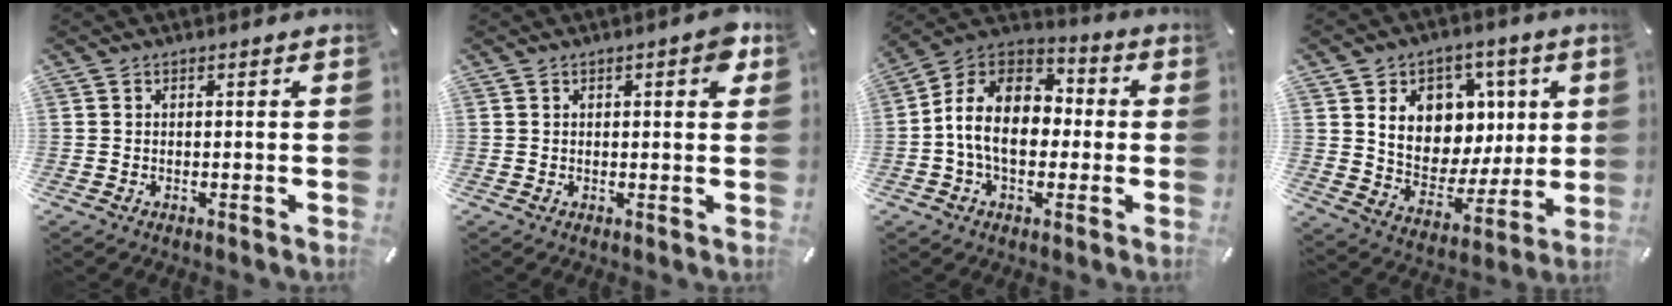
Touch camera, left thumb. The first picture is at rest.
{"total": 3.6, "force": [1.3, 1.3, 3.1], "torque": [-0.041, -0.003, 0.016]}
{"total": 14.4, "force": [-2.1, 10.5, 9.6], "torque": [-0.207, 0.016, -0.043]}
{"total": 13.1, "force": [4.1, 11.2, 5.5], "torque": [-0.086, -0.028, 0.084]}